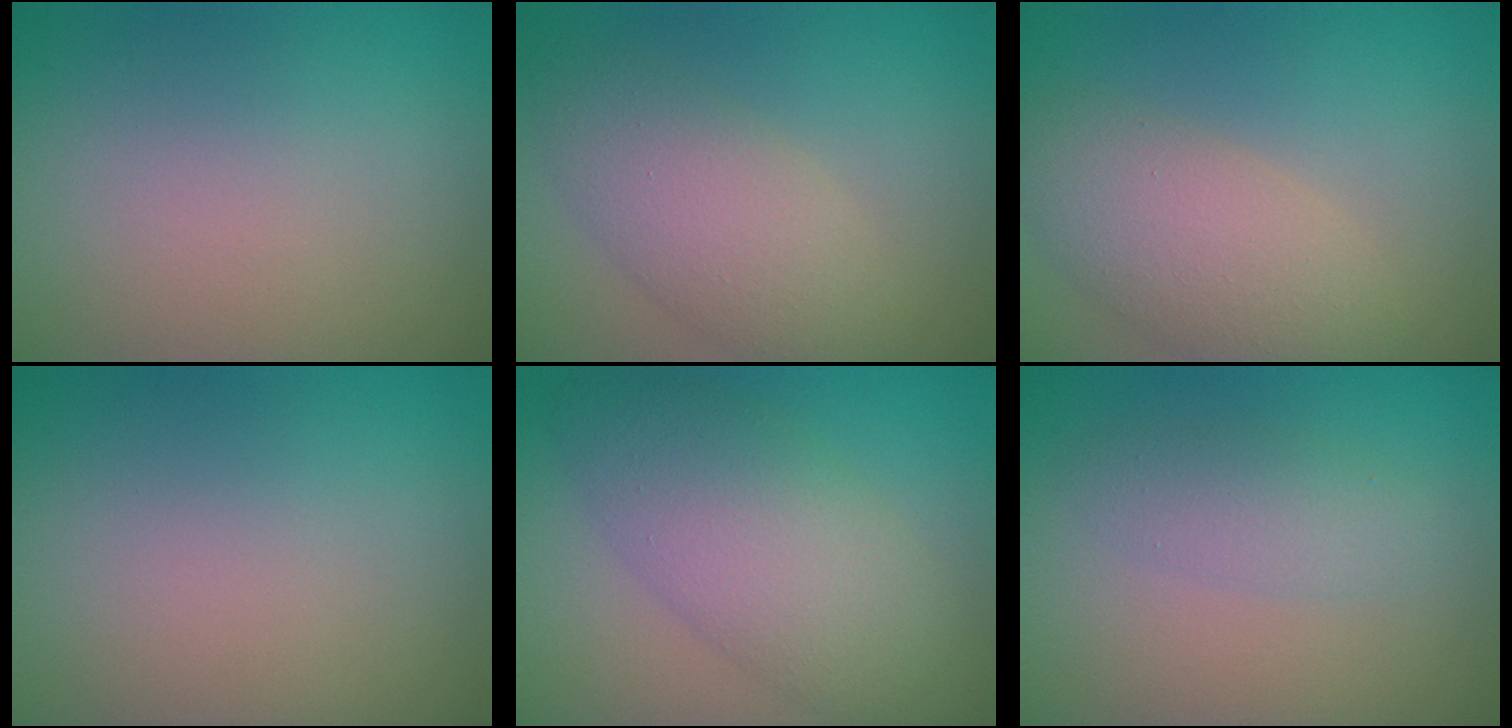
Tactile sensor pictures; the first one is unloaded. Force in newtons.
{"total": 5.2, "press": 5.2, "slide": 0.2}
{"total": 5.6, "press": 5.6, "slide": 0.3}
{"total": 0.0}
{"total": 7.4, "press": 7.4, "slide": 0.1}
{"total": 2.3, "press": 2.3, "slide": 0.1}